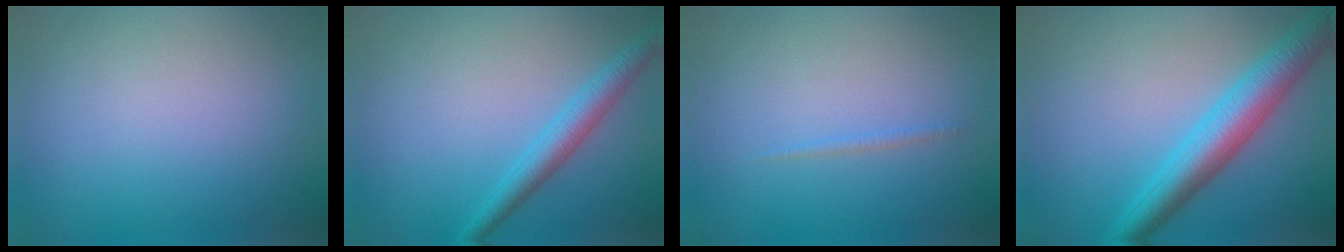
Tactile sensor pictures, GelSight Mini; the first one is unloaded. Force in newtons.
{"total": 2.9, "press": 2.9, "slide": 0.1}
{"total": 0.6, "press": 0.6, "slide": 0.1}
{"total": 5.8, "press": 5.8, "slide": 0.1}